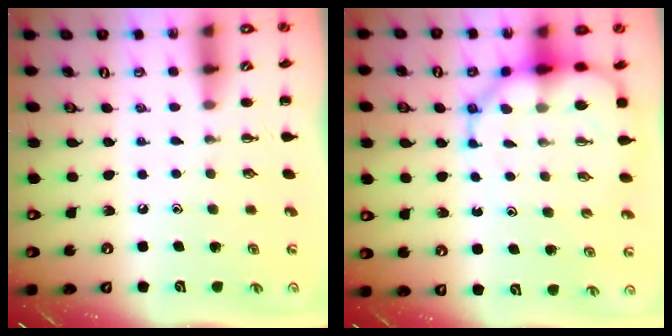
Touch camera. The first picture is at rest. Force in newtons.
{"total": 10.7, "press": 10.2, "slide": 3.1}